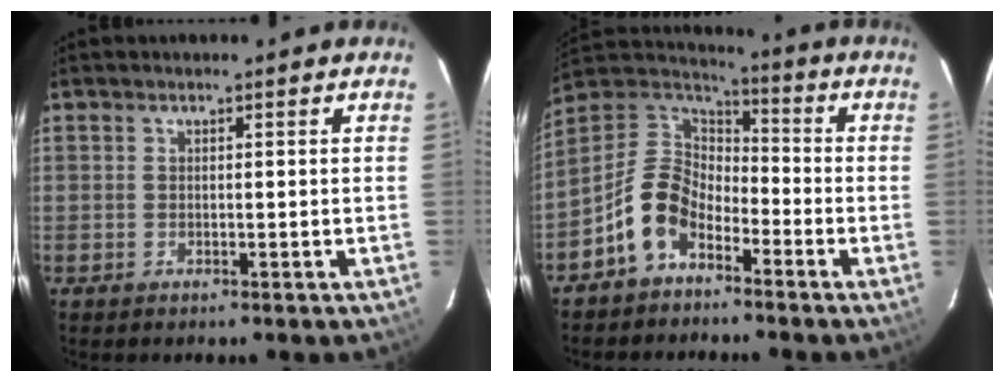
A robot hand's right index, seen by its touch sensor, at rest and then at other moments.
{"total": 11.7, "force": [-6.4, 7.3, 6.5], "torque": [-0.145, 0.027, -0.128]}